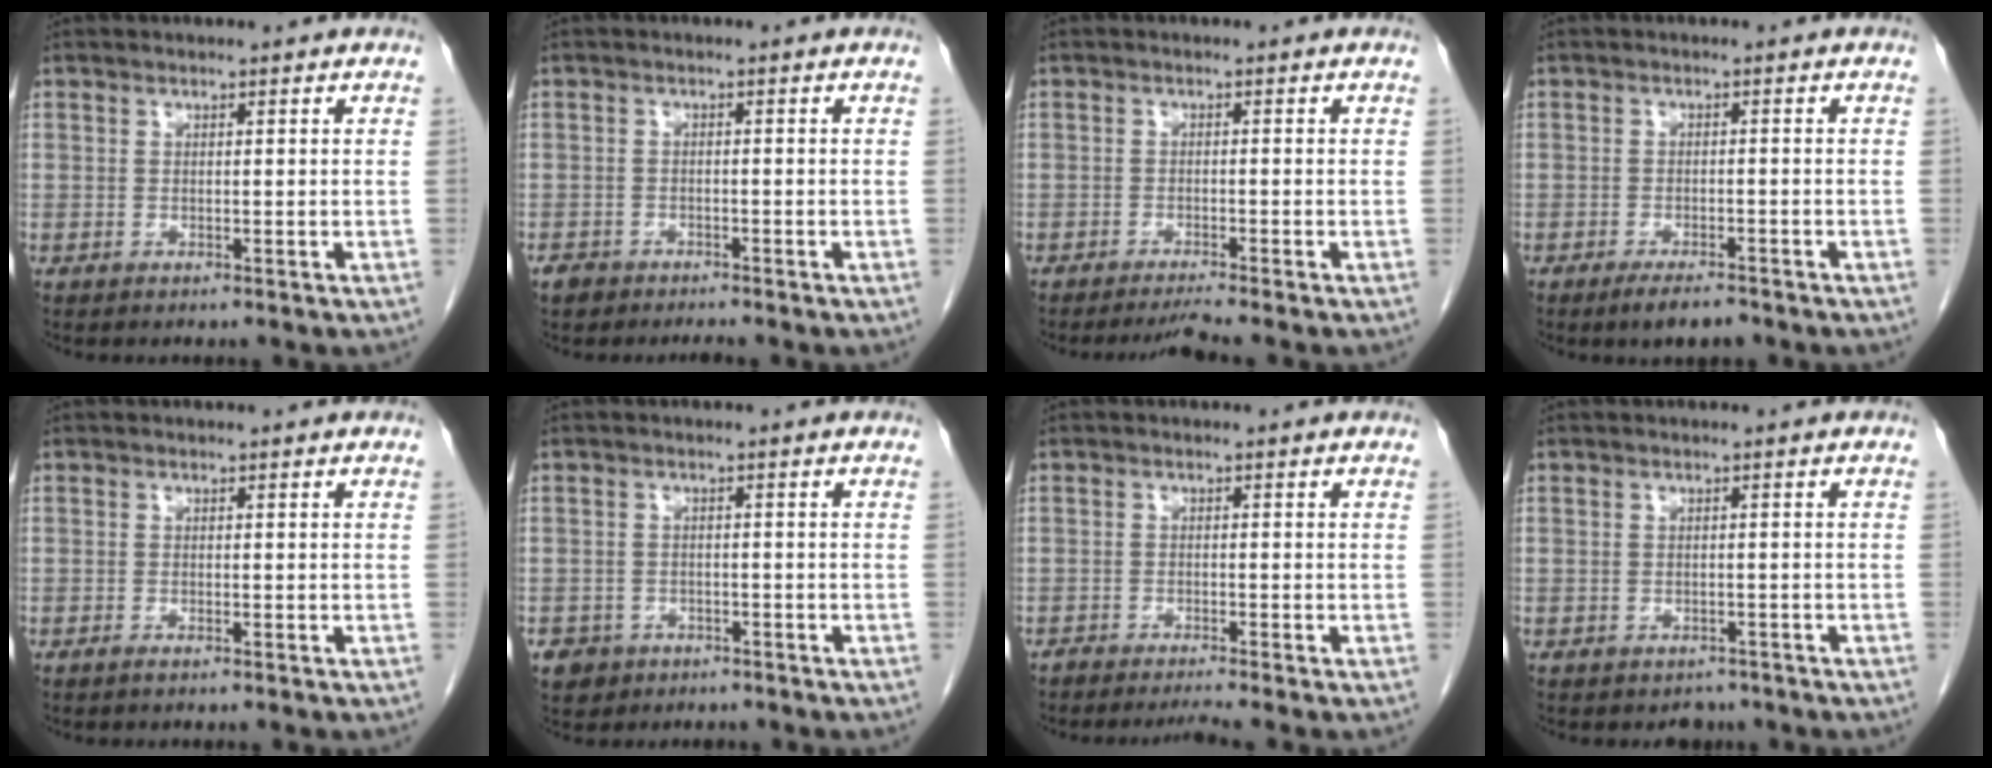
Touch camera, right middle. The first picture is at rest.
{"total": 2.4, "force": [-2.1, 0.9, 0.6], "torque": [-0.015, -0.004, -0.035]}
{"total": 2.5, "force": [-2.2, -1.1, 0.6], "torque": [-0.021, -0.014, -0.038]}
{"total": 3.7, "force": [-2.9, 0.9, 2.2], "torque": [-0.042, -0.006, -0.044]}
{"total": 0.6, "force": [-0.5, 0.0, 0.4], "torque": [-0.009, -0.001, -0.009]}
{"total": 3.9, "force": [-2.6, 3.0, 0.4], "torque": [-0.012, 0.006, -0.037]}
{"total": 2.8, "force": [-2.4, -0.7, 1.1], "torque": [-0.024, -0.010, -0.044]}
{"total": 2.1, "force": [-1.7, 1.2, 0.1], "torque": [-0.009, 0.001, -0.024]}